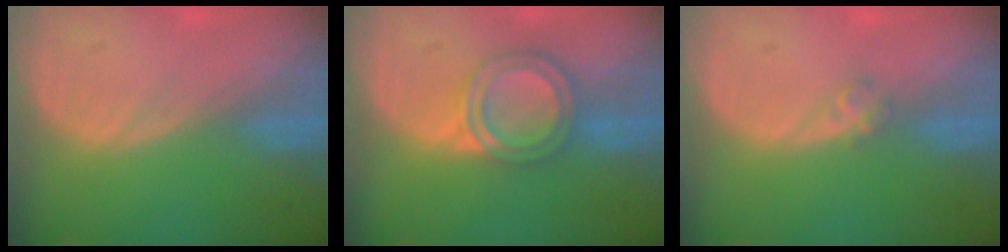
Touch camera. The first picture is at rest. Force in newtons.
{"total": 6.2, "press": 5.4, "slide": 2.9}
{"total": 1.6, "press": 1.4, "slide": 0.8}